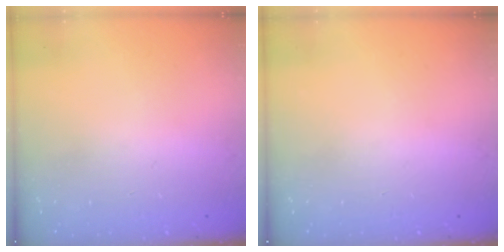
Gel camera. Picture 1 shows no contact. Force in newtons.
{"total": 0.0}